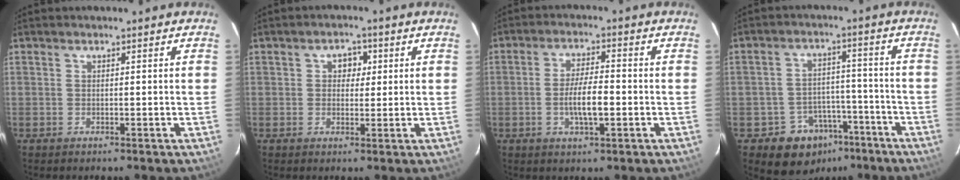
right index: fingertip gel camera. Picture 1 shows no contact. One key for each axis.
{"total": 3.3, "fx": 0.7, "fy": 2.8, "fz": 1.6, "tx": -0.019, "ty": 0.013, "tz": 0.010}
{"total": 8.2, "fx": -1.9, "fy": 2.0, "fz": 7.7, "tx": -0.148, "ty": 0.002, "tz": -0.034}
{"total": 14.6, "fx": -10.1, "fy": 9.7, "fz": 4.1, "tx": -0.071, "ty": 0.061, "tz": -0.135}